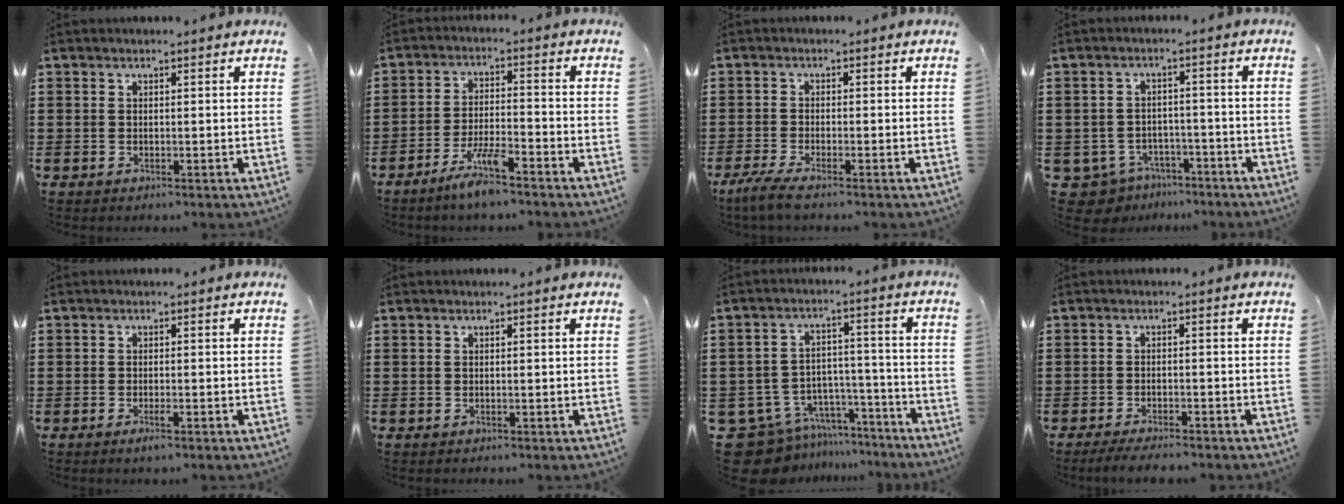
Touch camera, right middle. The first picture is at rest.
{"total": 6.0, "force": [-4.7, 0.6, 3.7], "torque": [-0.080, -0.007, -0.092]}
{"total": 2.8, "force": [-2.3, 0.0, 1.7], "torque": [-0.050, -0.013, -0.049]}
{"total": 4.0, "force": [-3.7, 1.5, 0.3], "torque": [-0.038, -0.002, -0.083]}
{"total": 1.3, "force": [-0.8, 0.1, 1.0], "torque": [-0.018, -0.003, -0.014]}
{"total": 0.0}
{"total": 10.0, "force": [-8.5, 5.0, 1.8], "torque": [-0.059, 0.033, -0.163]}
{"total": 2.5, "force": [-2.4, 0.0, 0.7], "torque": [-0.014, -0.002, -0.048]}